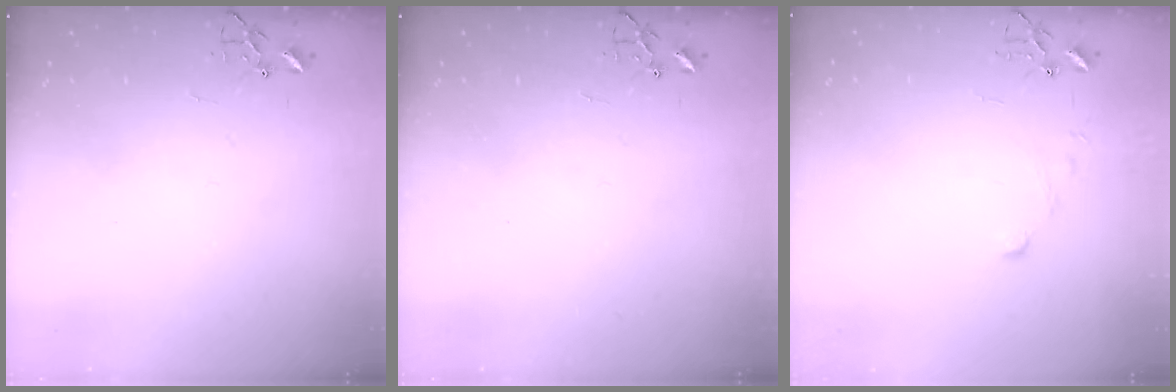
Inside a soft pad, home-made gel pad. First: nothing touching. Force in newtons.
{"total": 0.0}
{"total": 6.1, "press": 6.0, "slide": 0.6}